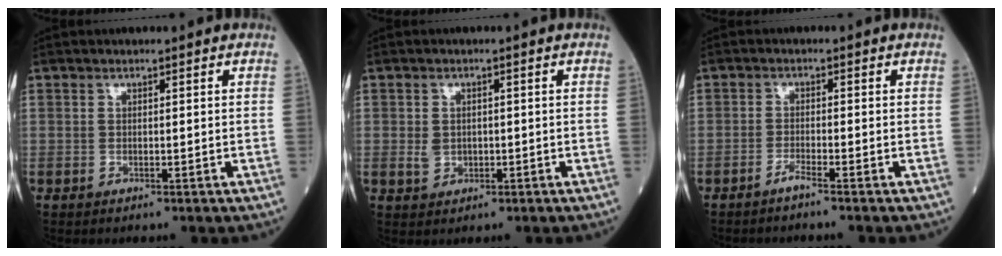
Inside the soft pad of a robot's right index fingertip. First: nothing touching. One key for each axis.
{"total": 2.3, "fx": -0.2, "fy": 1.9, "fz": 1.2, "tx": -0.022, "ty": 0.000, "tz": 0.003}
{"total": 1.7, "fx": -1.4, "fy": -0.5, "fz": 0.8, "tx": -0.017, "ty": 0.001, "tz": -0.031}